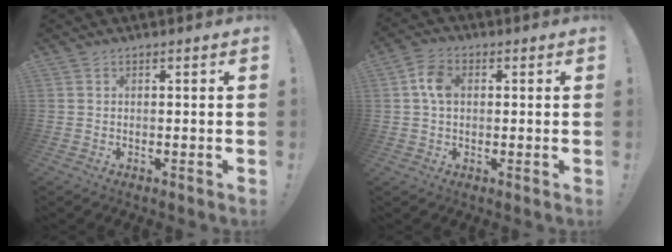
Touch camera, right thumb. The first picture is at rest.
{"total": 6.8, "force": [0.8, 4.8, 4.8], "torque": [-0.074, 0.005, 0.013]}